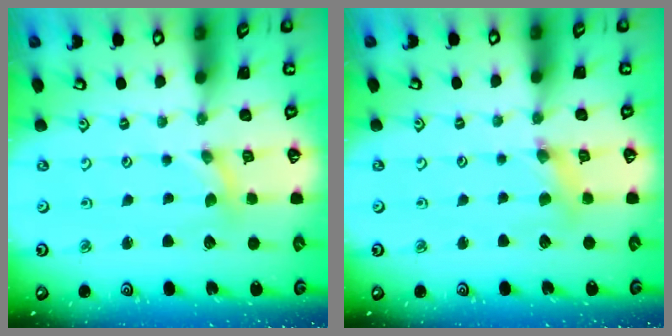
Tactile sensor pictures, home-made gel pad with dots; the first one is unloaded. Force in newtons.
{"total": 4.4, "press": 4.4, "slide": 0.4}